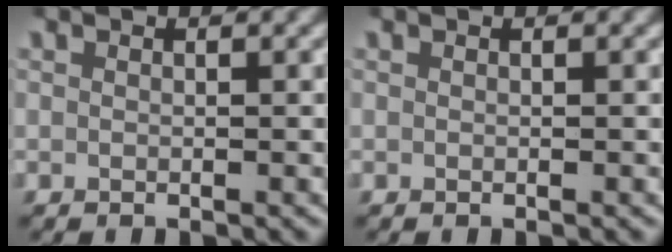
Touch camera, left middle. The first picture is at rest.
{"total": 0.0}